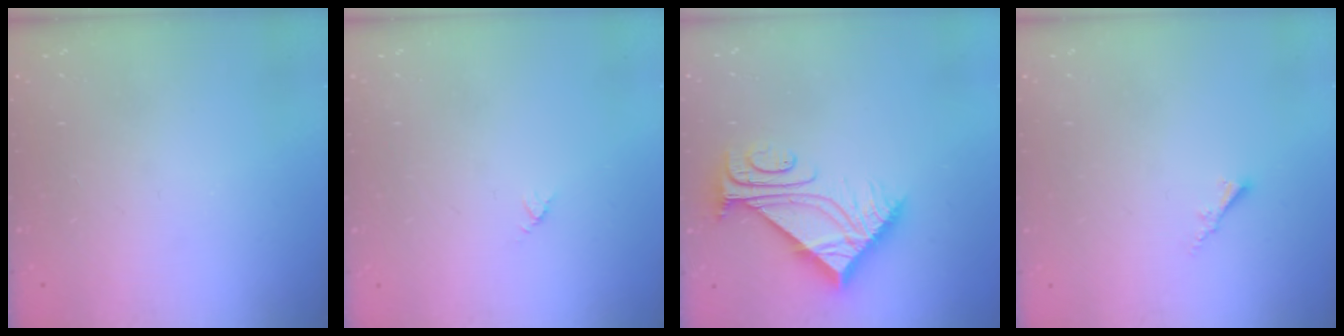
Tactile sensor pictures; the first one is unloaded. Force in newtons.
{"total": 2.9, "press": 2.9, "slide": 0.3}
{"total": 9.0, "press": 8.9, "slide": 1.0}
{"total": 1.8, "press": 1.7, "slide": 0.3}